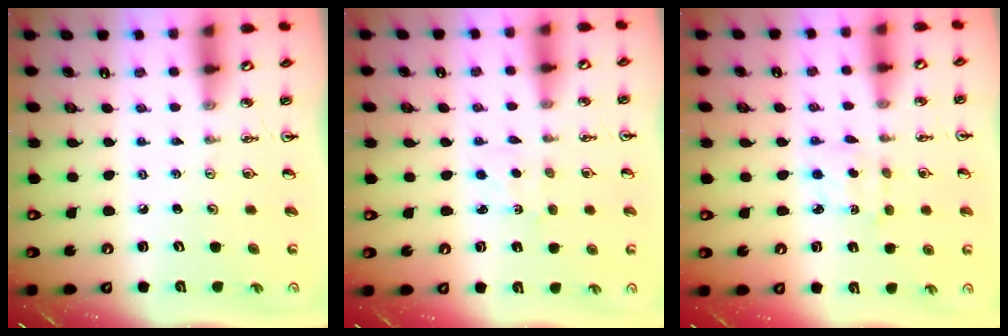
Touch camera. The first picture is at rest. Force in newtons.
{"total": 1.4, "press": 1.4, "slide": 0.2}
{"total": 2.7, "press": 2.6, "slide": 0.6}